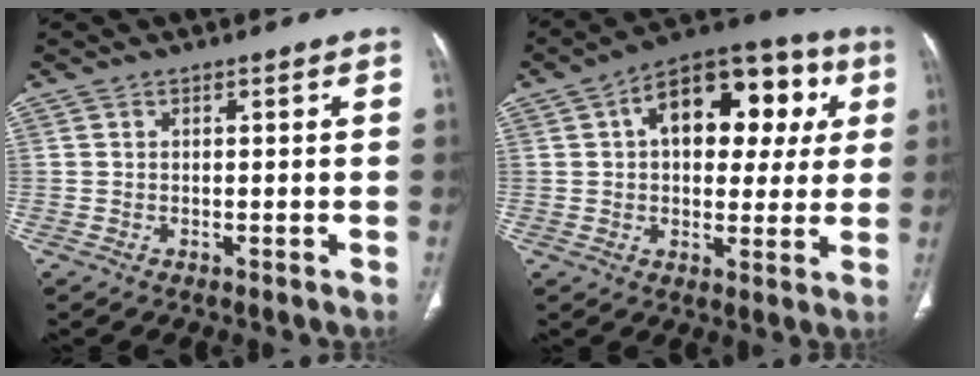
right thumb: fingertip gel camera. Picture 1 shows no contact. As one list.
[{"total": 19.5, "force": [5.2, 11.5, 14.9], "torque": [-0.161, 0.024, 0.067]}]